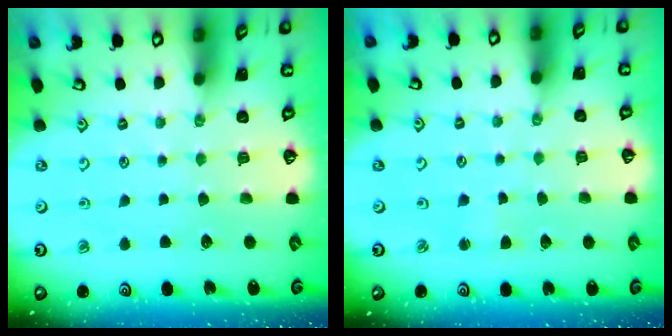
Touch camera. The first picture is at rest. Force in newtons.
{"total": 1.4, "press": 1.3, "slide": 0.3}